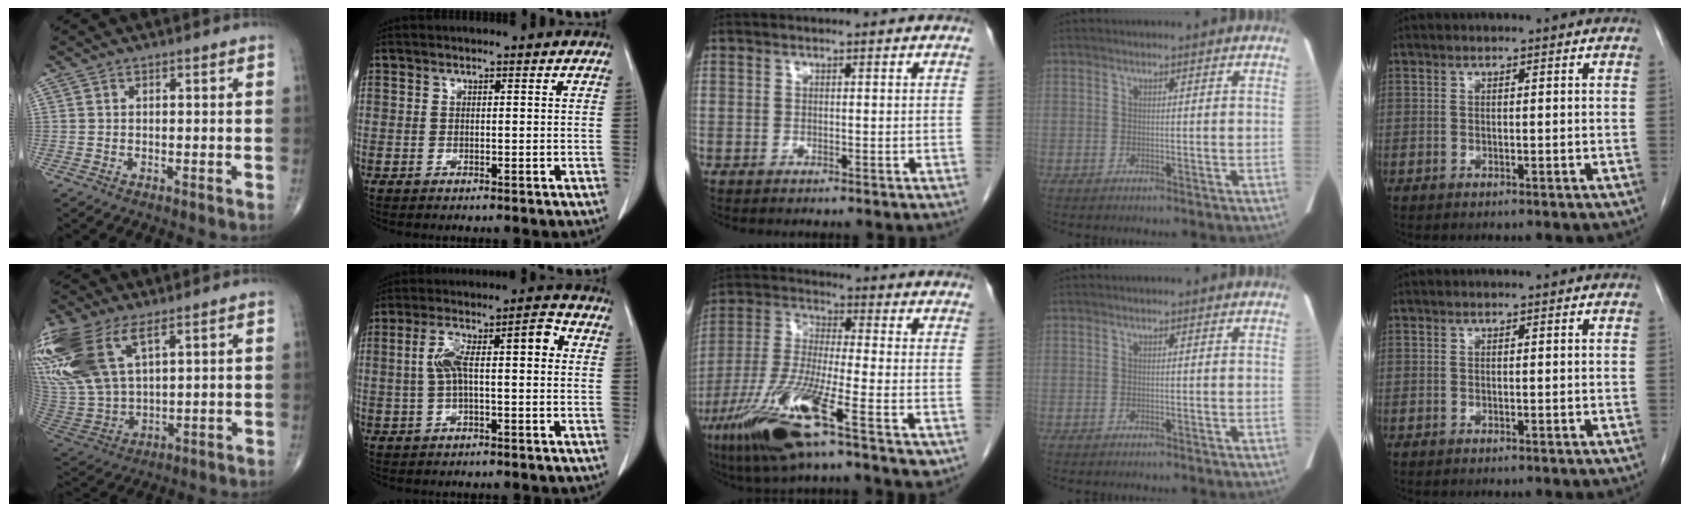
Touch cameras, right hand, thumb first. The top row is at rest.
{"thumb": {"total": 22.0, "force": [10.2, 11.0, 16.1], "torque": [-0.393, -0.009, 0.210]}, "index": {"total": 8.7, "force": [0.7, 2.3, 8.3], "torque": [-0.153, 0.045, 0.012]}, "middle": {"total": 15.4, "force": [-7.5, 1.4, 13.4], "torque": [-0.276, -0.030, -0.139]}}